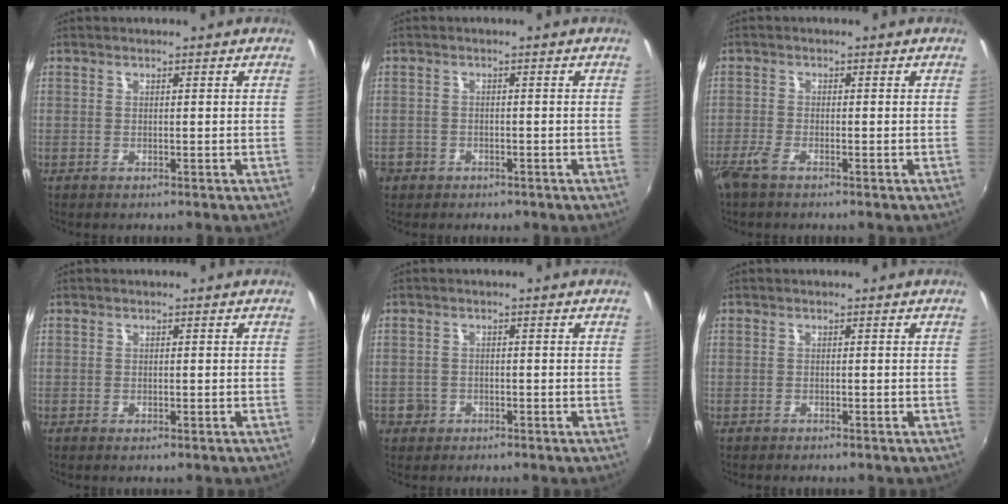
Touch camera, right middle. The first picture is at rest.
{"total": 3.6, "force": [-1.7, 3.0, 1.0], "torque": [-0.031, -0.002, -0.026]}
{"total": 2.8, "force": [-2.1, 0.7, 1.7], "torque": [-0.045, -0.006, -0.045]}
{"total": 0.7, "force": [-0.4, 0.3, 0.4], "torque": [-0.007, -0.001, -0.006]}
{"total": 2.7, "force": [-1.2, 2.3, 0.5], "torque": [-0.016, 0.000, -0.020]}
{"total": 0.9, "force": [-0.8, 0.2, 0.3], "torque": [-0.010, -0.001, -0.012]}